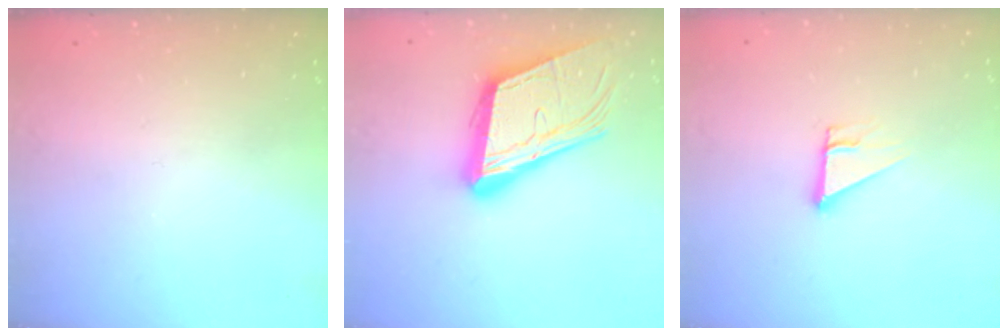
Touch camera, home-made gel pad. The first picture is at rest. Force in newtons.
{"total": 19.0, "press": 18.8, "slide": 3.0}
{"total": 2.9, "press": 2.9, "slide": 0.1}